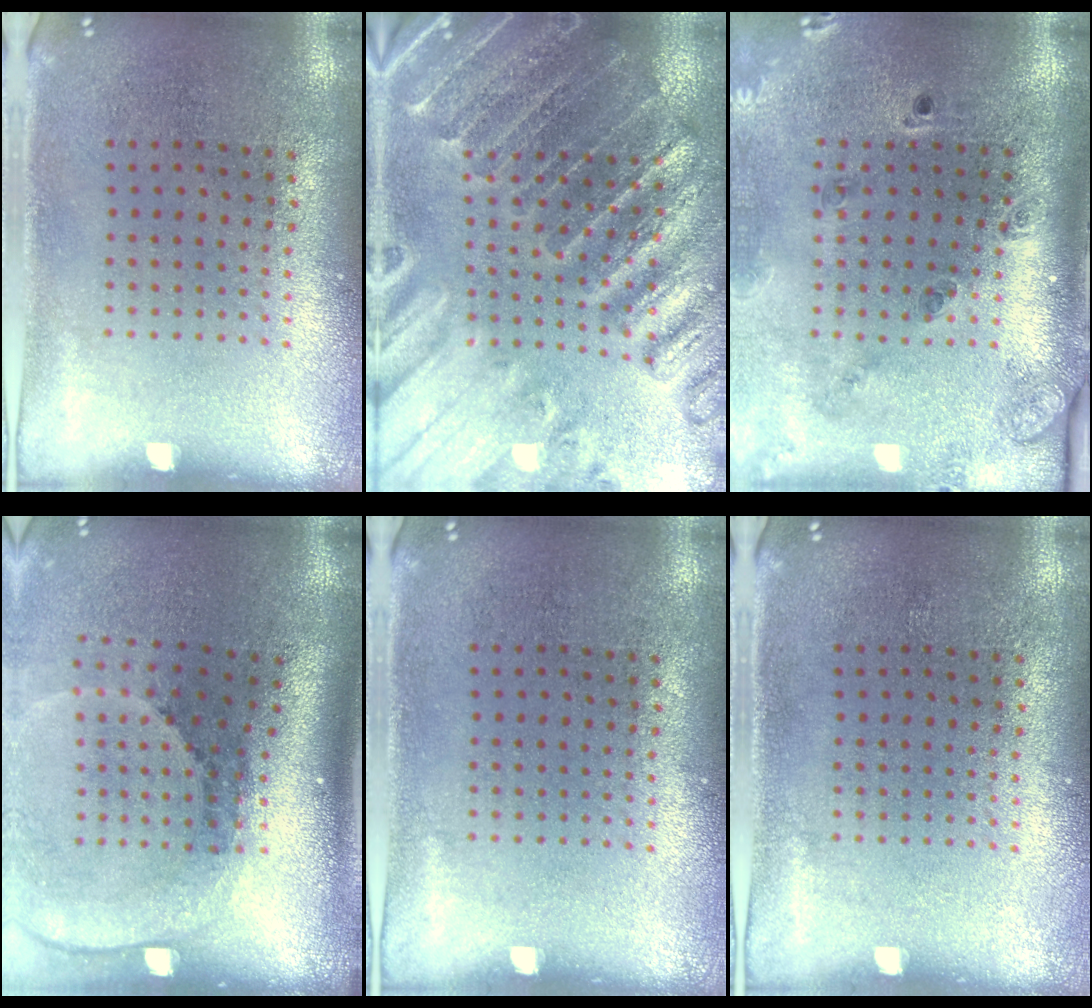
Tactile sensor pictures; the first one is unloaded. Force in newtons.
{"total": 2.8, "press": 2.8, "slide": 0.4}
{"total": 1.8, "press": 1.6, "slide": 0.8}
{"total": 2.6, "press": 1.8, "slide": 1.9}
{"total": 0.0}
{"total": 0.0}